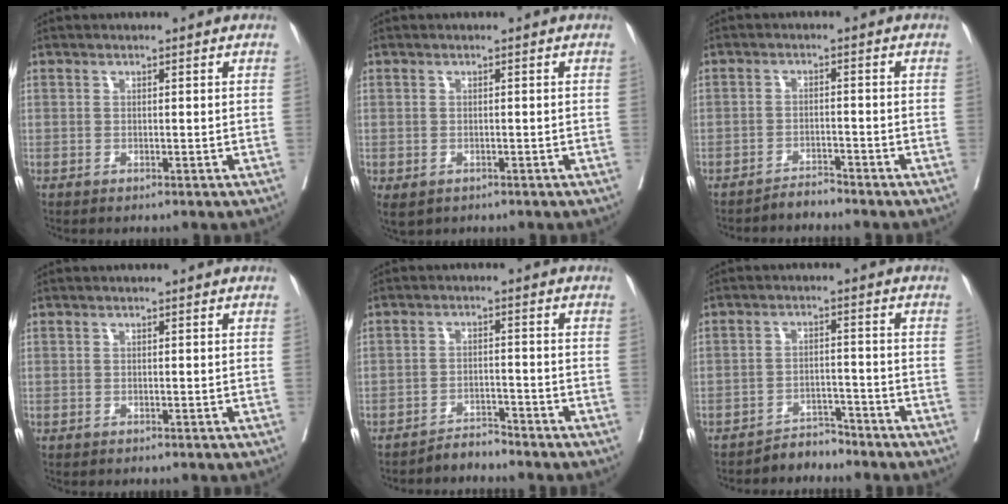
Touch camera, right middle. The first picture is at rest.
{"total": 2.7, "force": [-1.6, 1.8, 1.2], "torque": [-0.023, -0.006, -0.018]}
{"total": 2.1, "force": [-2.1, -0.2, -0.2], "torque": [0.007, -0.010, -0.035]}
{"total": 0.0}
{"total": 2.8, "force": [-2.8, -0.1, -0.2], "torque": [0.006, -0.014, -0.047]}
{"total": 3.5, "force": [-3.4, 0.6, -0.4], "torque": [0.009, -0.003, -0.056]}